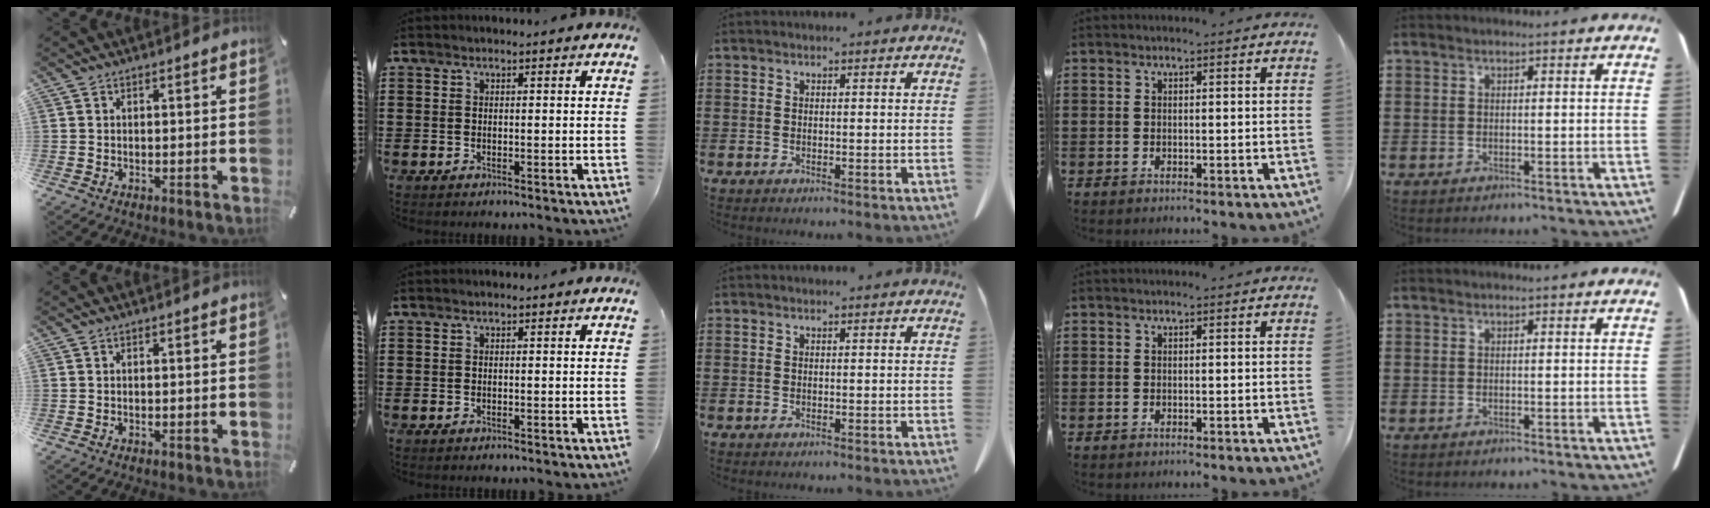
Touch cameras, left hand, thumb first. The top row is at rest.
{}